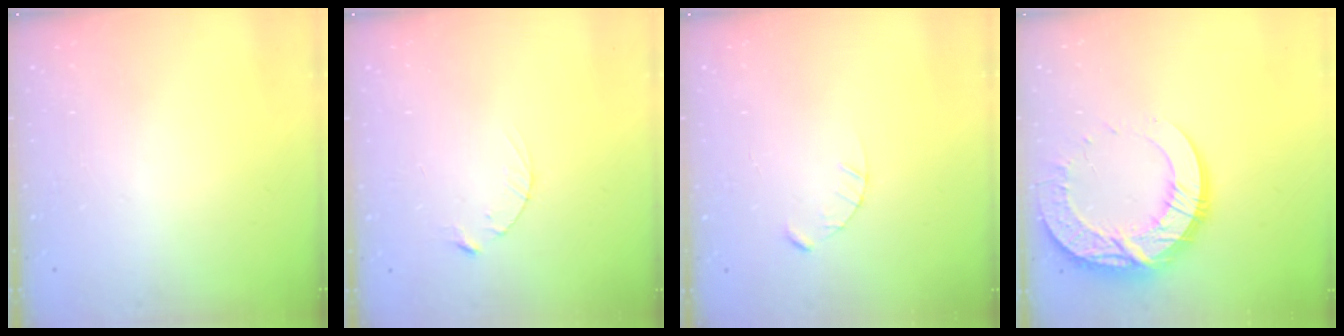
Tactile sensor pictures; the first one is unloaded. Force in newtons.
{"total": 2.5, "press": 2.5, "slide": 0.4}
{"total": 2.4, "press": 2.4, "slide": 0.3}
{"total": 18.8, "press": 18.8, "slide": 1.7}